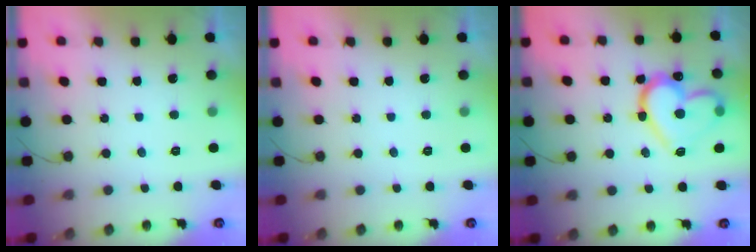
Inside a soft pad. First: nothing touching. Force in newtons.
{"total": 0.0}
{"total": 19.2, "press": 19.1, "slide": 2.2}